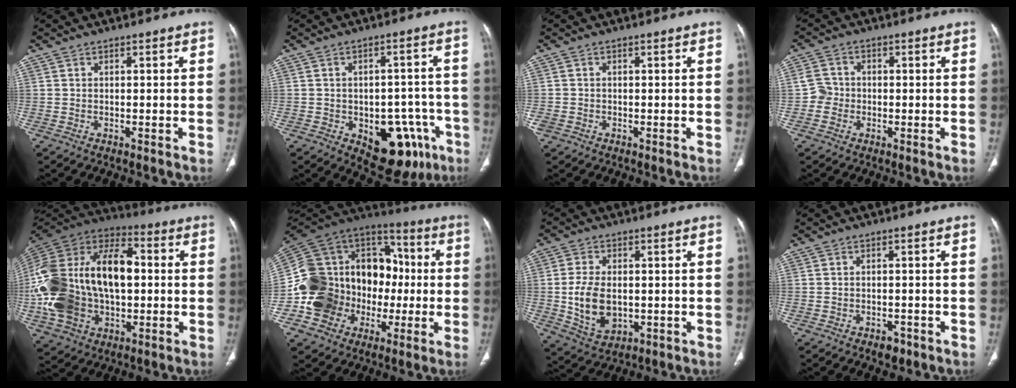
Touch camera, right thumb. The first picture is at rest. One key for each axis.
{"total": 14.8, "fx": -6.2, "fy": 8.8, "fz": 10.2, "tx": -0.084, "ty": 0.035, "tz": -0.068}
{"total": 1.8, "fx": -0.6, "fy": 1.5, "fz": 0.7, "tx": -0.018, "ty": 0.004, "tz": -0.011}
{"total": 3.7, "fx": -0.8, "fy": 3.5, "fz": 0.9, "tx": 0.004, "ty": 0.011, "tz": -0.025}
{"total": 33.3, "fx": 0.8, "fy": 20.9, "fz": 25.9, "tx": -0.535, "ty": 0.037, "tz": 0.025}
{"total": 26.4, "fx": -4.0, "fy": 20.9, "fz": 15.7, "tx": -0.269, "ty": 0.064, "tz": -0.061}
{"total": 10.1, "fx": -0.7, "fy": 6.6, "fz": 7.6, "tx": -0.128, "ty": -0.005, "tz": -0.001}
{"total": 2.4, "fx": -1.5, "fy": 1.5, "fz": 1.2, "tx": -0.007, "ty": 0.005, "tz": -0.014}